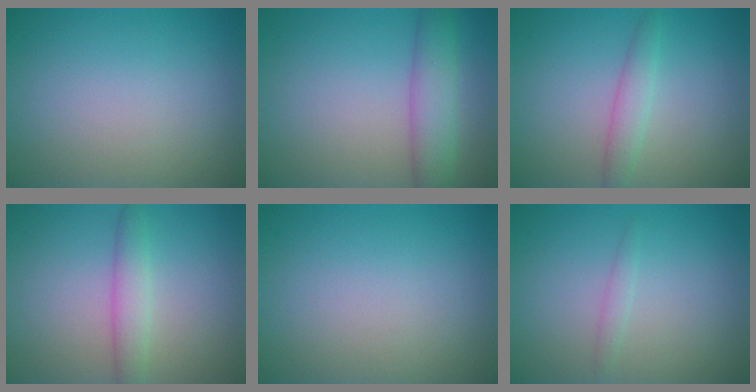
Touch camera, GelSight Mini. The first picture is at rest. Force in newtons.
{"total": 4.3, "press": 4.3, "slide": 0.1}
{"total": 1.9, "press": 1.9, "slide": 0.1}
{"total": 2.4, "press": 2.4, "slide": 0.1}
{"total": 0.0}
{"total": 0.9, "press": 0.9, "slide": 0.1}